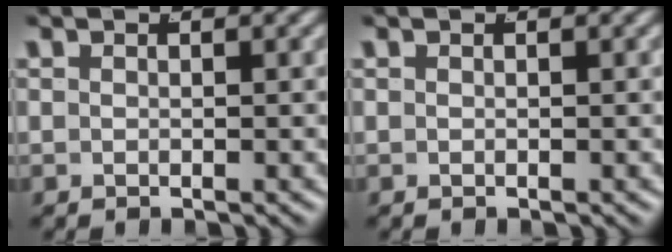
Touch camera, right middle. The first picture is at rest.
{"total": 0.0}